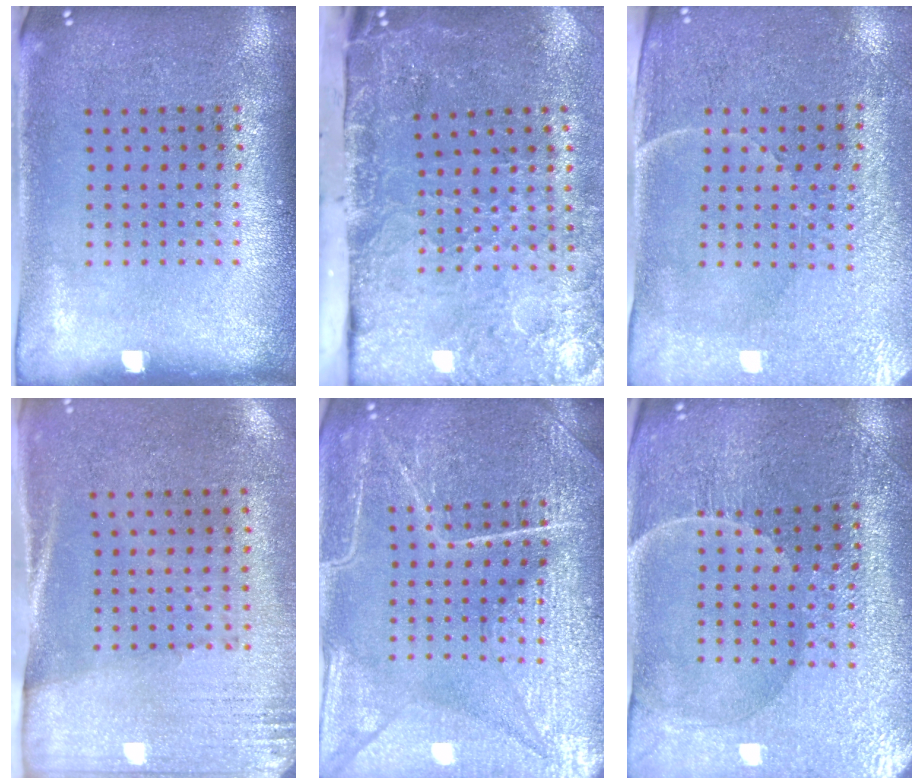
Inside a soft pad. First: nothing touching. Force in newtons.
{"total": 4.8, "press": 3.6, "slide": 3.2}
{"total": 3.3, "press": 3.2, "slide": 1.0}
{"total": 2.7, "press": 2.4, "slide": 1.2}
{"total": 7.1, "press": 7.1, "slide": 0.9}
{"total": 3.5, "press": 3.5, "slide": 0.4}